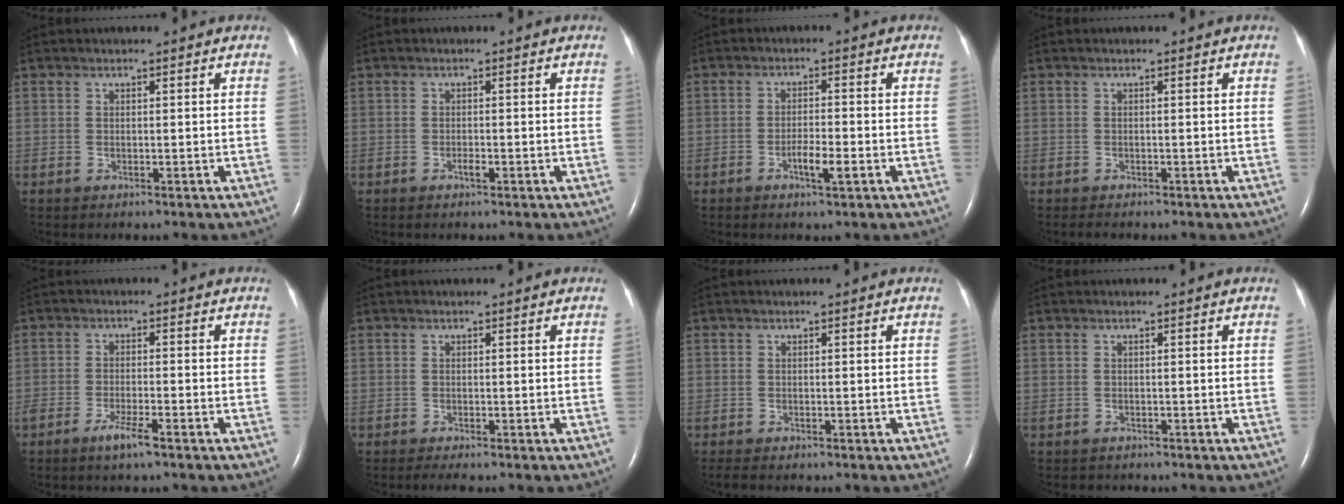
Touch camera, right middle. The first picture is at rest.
{"total": 0.8, "force": [-0.5, 0.1, 0.6], "torque": [-0.016, -0.001, -0.007]}
{"total": 3.3, "force": [-1.5, 0.3, 2.9], "torque": [-0.054, -0.001, -0.026]}
{"total": 0.7, "force": [-0.7, 0.1, 0.2], "torque": [-0.011, -0.004, -0.009]}
{"total": 3.5, "force": [-2.4, 0.2, 2.6], "torque": [-0.057, -0.006, -0.044]}
{"total": 1.0, "force": [-0.8, -0.1, 0.7], "torque": [-0.018, -0.005, -0.015]}
{"total": 1.1, "force": [-0.9, 0.1, 0.5], "torque": [-0.016, -0.005, -0.014]}
{"total": 0.9, "force": [-0.7, 0.5, -0.1], "torque": [-0.007, 0.000, -0.011]}